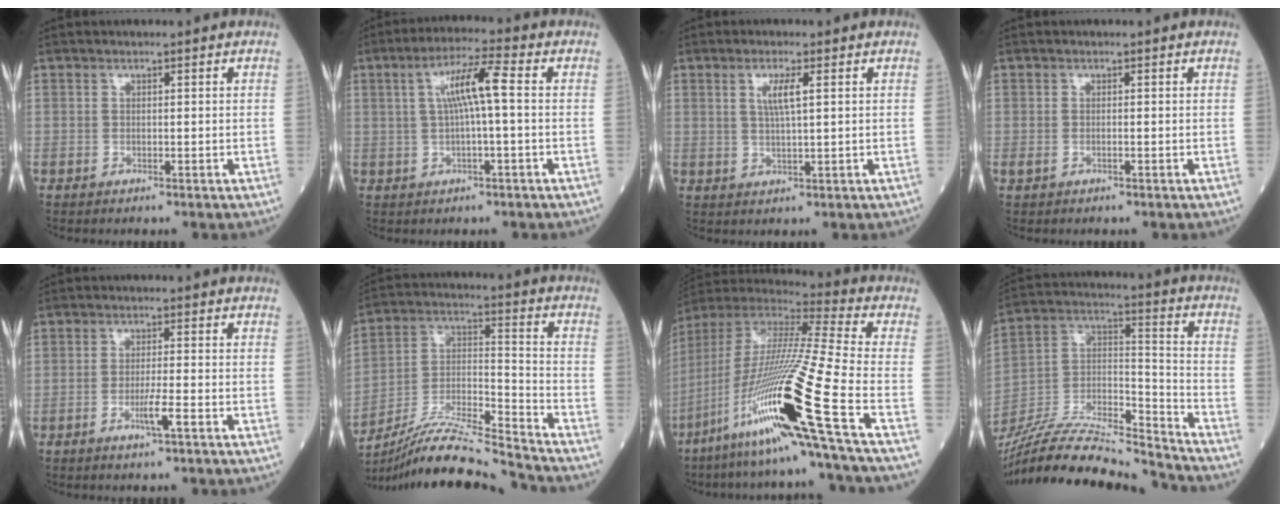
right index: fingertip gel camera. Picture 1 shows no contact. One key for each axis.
{"total": 7.2, "fx": 1.0, "fy": 0.4, "fz": 7.1, "tx": -0.134, "ty": 0.017, "tz": 0.016}
{"total": 3.7, "fx": 1.2, "fy": 0.2, "fz": 3.5, "tx": -0.068, "ty": 0.001, "tz": 0.022}
{"total": 0.9, "fx": -0.1, "fy": 0.4, "fz": 0.8, "tx": -0.023, "ty": 0.000, "tz": 0.000}
{"total": 3.3, "fx": -1.5, "fy": -0.2, "fz": 2.9, "tx": -0.050, "ty": -0.004, "tz": -0.028}
{"total": 15.6, "fx": -14.8, "fy": -1.6, "fz": 4.6, "tx": -0.086, "ty": 0.014, "tz": -0.274}
{"total": 25.0, "fx": -11.4, "fy": -1.6, "fz": 22.1, "tx": -0.439, "ty": -0.046, "tz": -0.217}
{"total": 22.7, "fx": -21.3, "fy": 1.1, "fz": 7.6, "tx": -0.170, "ty": 0.009, "tz": -0.371}